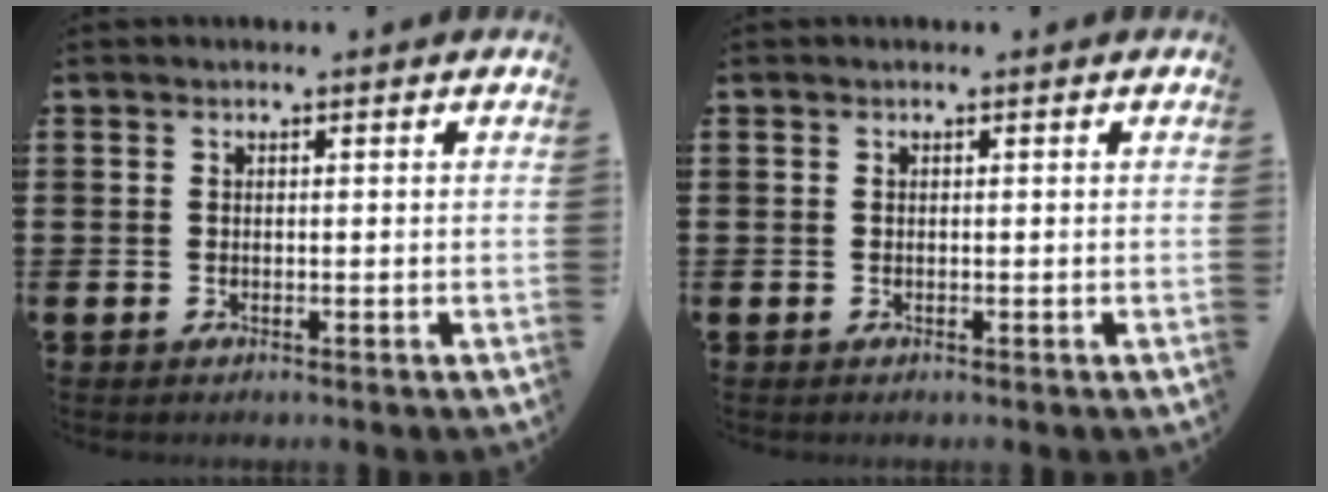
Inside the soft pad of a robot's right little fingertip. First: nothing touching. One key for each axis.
{"total": 0.0}